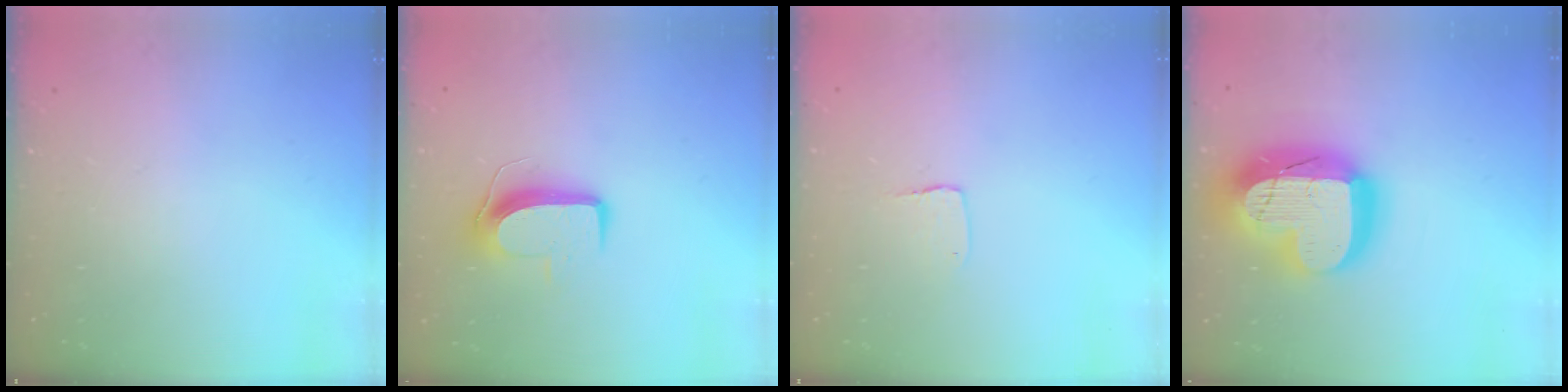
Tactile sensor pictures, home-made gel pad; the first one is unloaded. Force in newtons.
{"total": 9.1, "press": 9.1, "slide": 0.1}
{"total": 3.5, "press": 3.4, "slide": 0.3}
{"total": 26.0, "press": 25.9, "slide": 2.1}